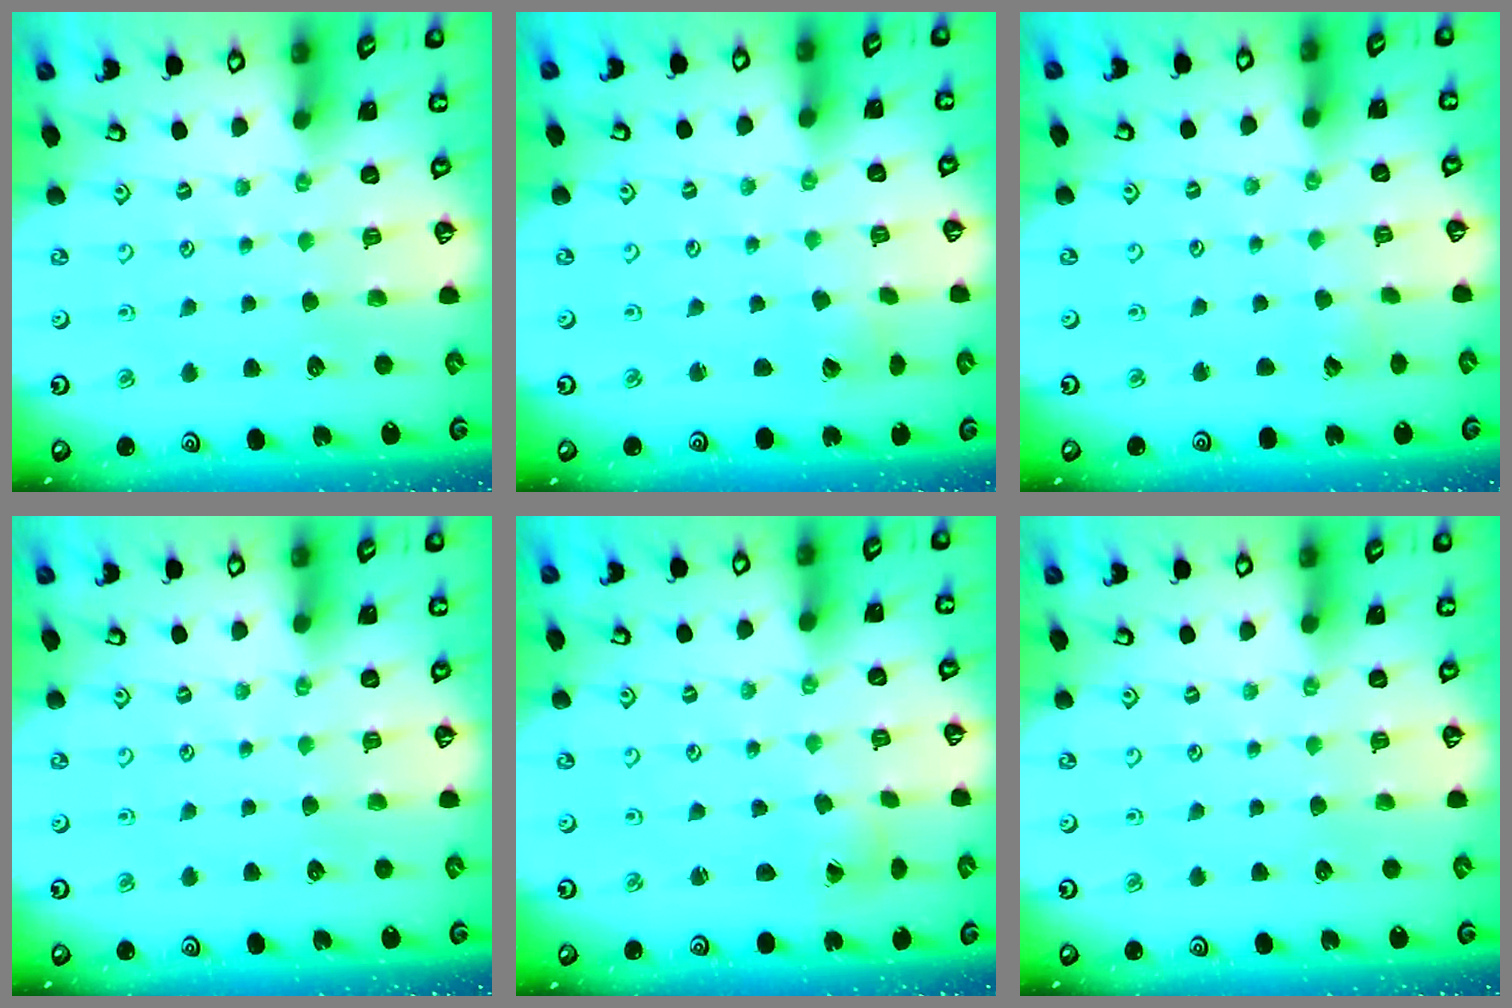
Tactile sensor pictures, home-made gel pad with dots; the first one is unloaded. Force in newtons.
{"total": 2.1, "press": 2.1, "slide": 0.3}
{"total": 1.4, "press": 1.4, "slide": 0.0}
{"total": 0.0}
{"total": 1.8, "press": 1.8, "slide": 0.1}
{"total": 0.0}